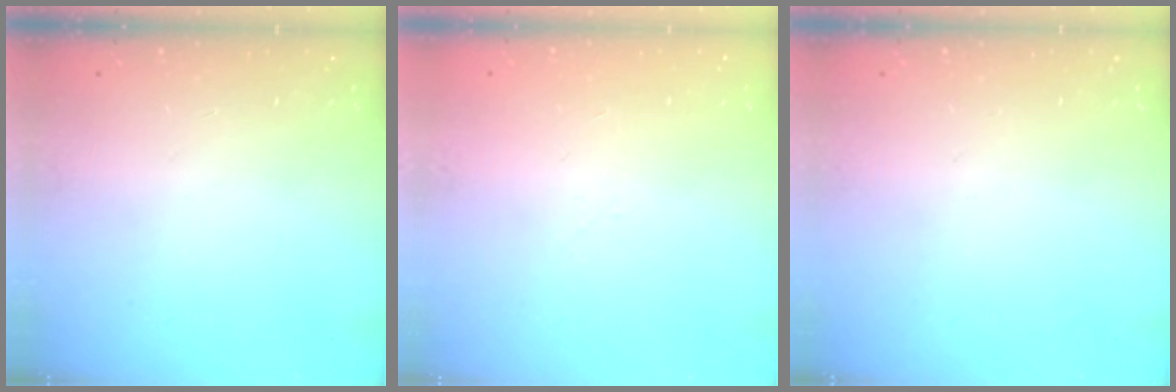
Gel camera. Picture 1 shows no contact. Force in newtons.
{"total": 2.0, "press": 1.9, "slide": 0.5}
{"total": 0.0}